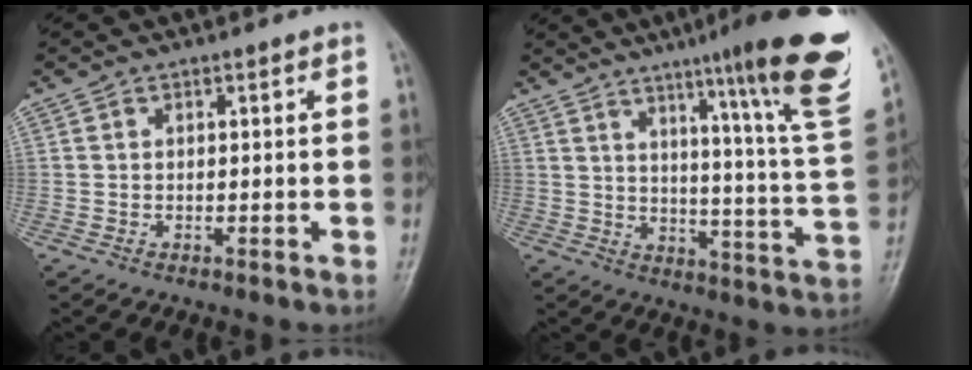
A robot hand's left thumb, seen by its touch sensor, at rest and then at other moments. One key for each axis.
{"total": 22.3, "fx": 13.5, "fy": 0.7, "fz": 17.8, "tx": -0.223, "ty": -0.074, "tz": 0.181}